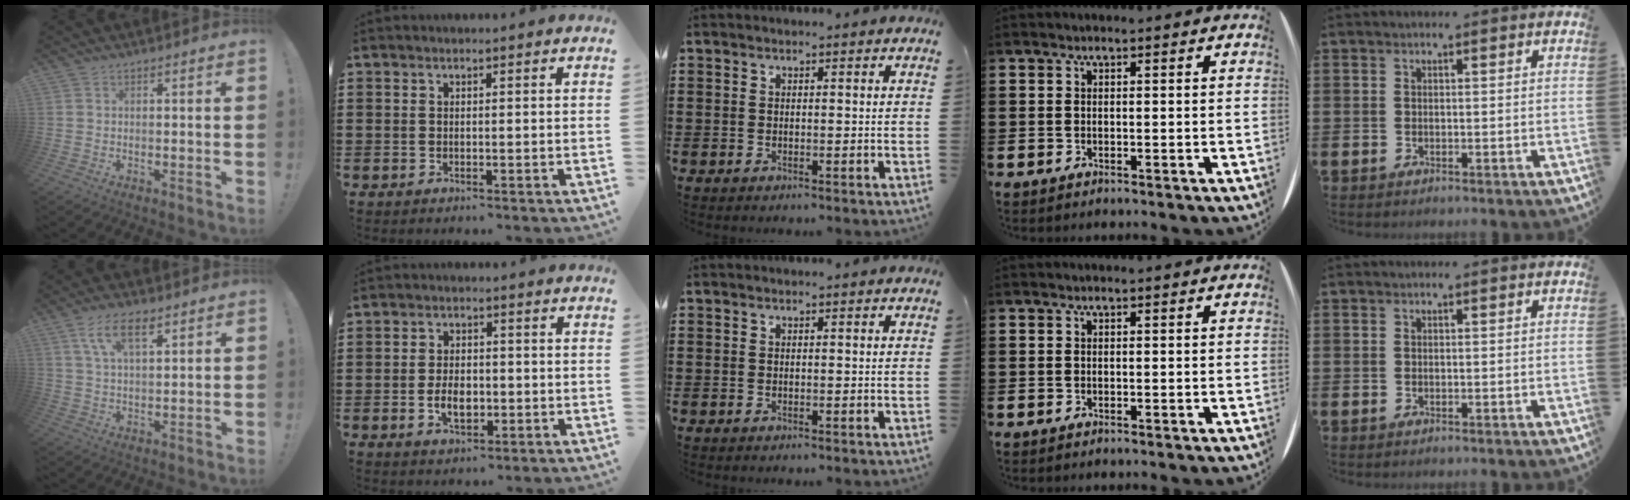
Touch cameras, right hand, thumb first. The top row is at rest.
{"thumb": {"total": 8.7, "force": [4.6, 3.6, 6.4], "torque": [-0.111, -0.007, 0.084]}, "index": {"total": 4.5, "force": [-1.0, 2.7, 3.5], "torque": [-0.063, 0.001, -0.021]}}